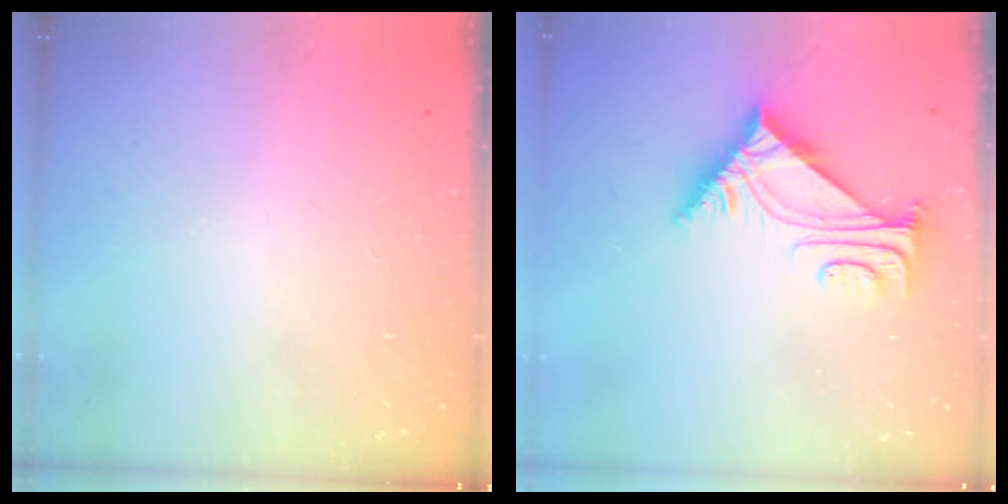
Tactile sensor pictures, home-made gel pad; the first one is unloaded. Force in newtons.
{"total": 5.7, "press": 5.7, "slide": 0.6}